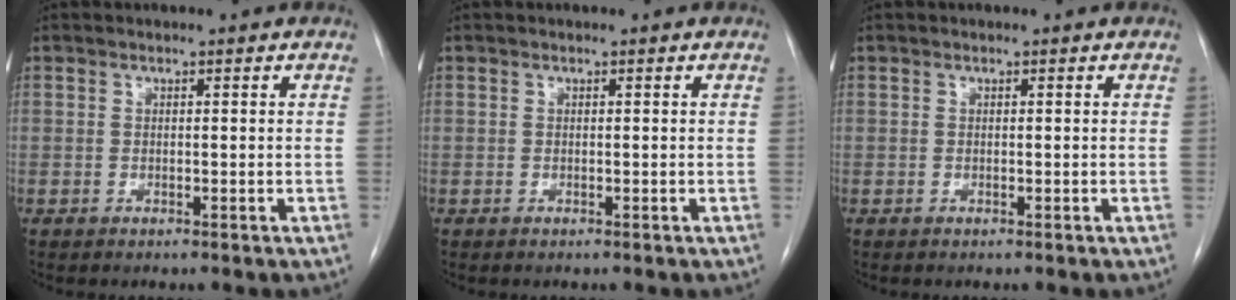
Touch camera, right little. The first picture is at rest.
{"total": 0.0}
{"total": 0.0}